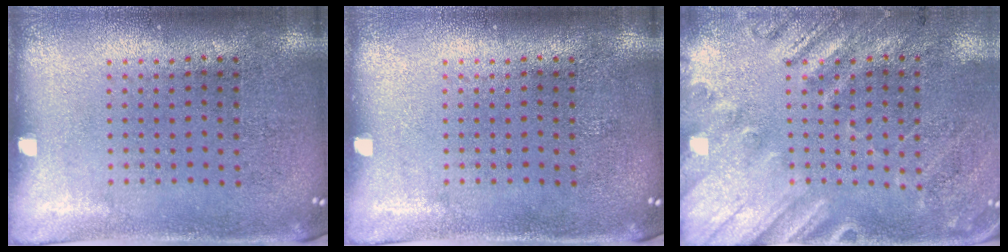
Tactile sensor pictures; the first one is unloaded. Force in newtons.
{"total": 0.0}
{"total": 2.5, "press": 1.8, "slide": 1.7}